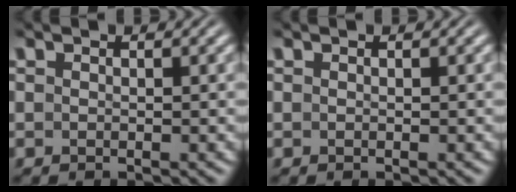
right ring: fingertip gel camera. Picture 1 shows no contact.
{"total": 0.0}